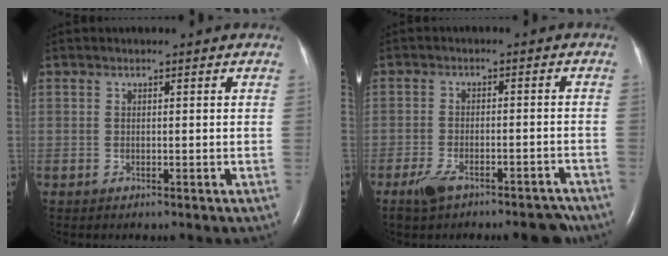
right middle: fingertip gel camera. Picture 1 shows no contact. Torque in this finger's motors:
{"motor_torque": [0.01, -0.04, 0.22, 0.07]}